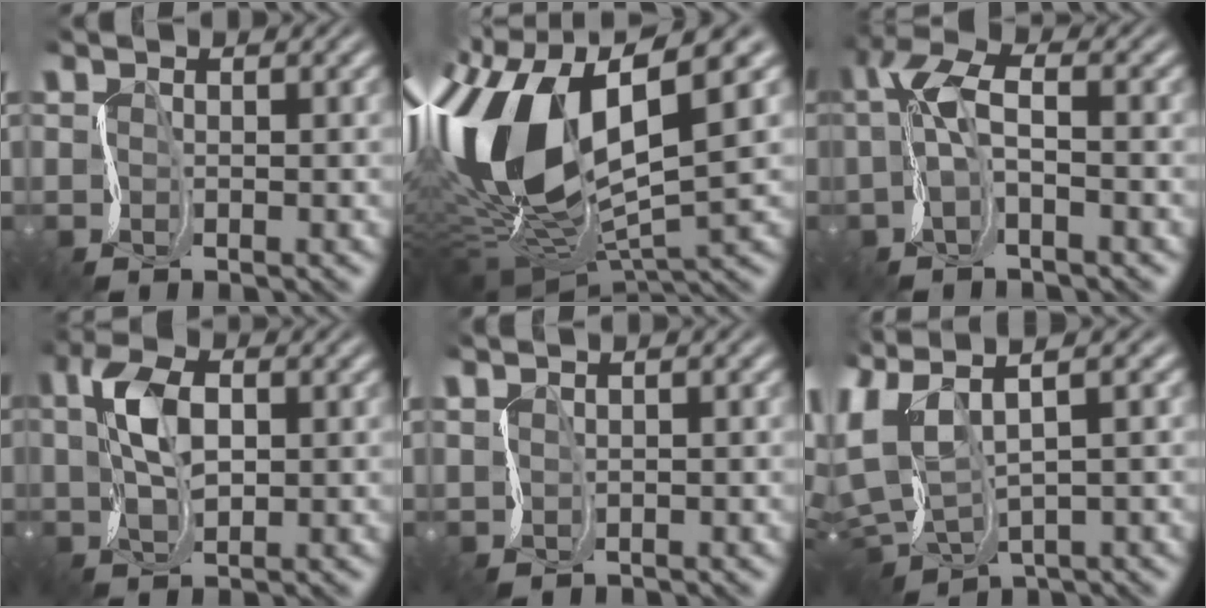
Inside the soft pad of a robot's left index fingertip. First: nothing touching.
{"total": 13.3, "force": [1.8, 6.5, 11.4], "torque": [-0.252, -0.010, 0.027]}
{"total": 3.9, "force": [-0.1, 1.4, 3.6], "torque": [-0.086, 0.012, -0.010]}
{"total": 4.3, "force": [1.2, 2.1, 3.6], "torque": [-0.080, 0.013, 0.018]}
{"total": 1.3, "force": [1.1, 0.5, 0.6], "torque": [-0.019, 0.012, 0.019]}
{"total": 7.4, "force": [1.4, 4.2, 5.9], "torque": [-0.160, -0.006, 0.028]}